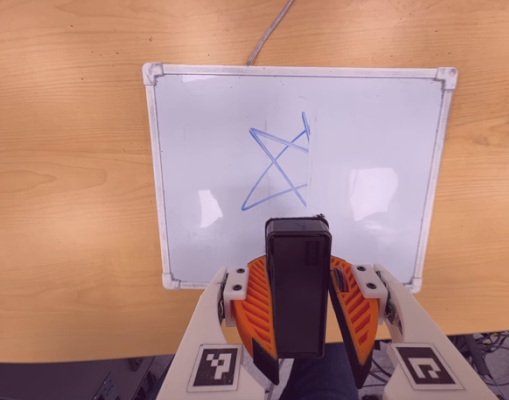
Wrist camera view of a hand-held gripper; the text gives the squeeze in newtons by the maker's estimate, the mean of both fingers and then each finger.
{"total": 8.8, "left": 8.1, "right": 9.4}